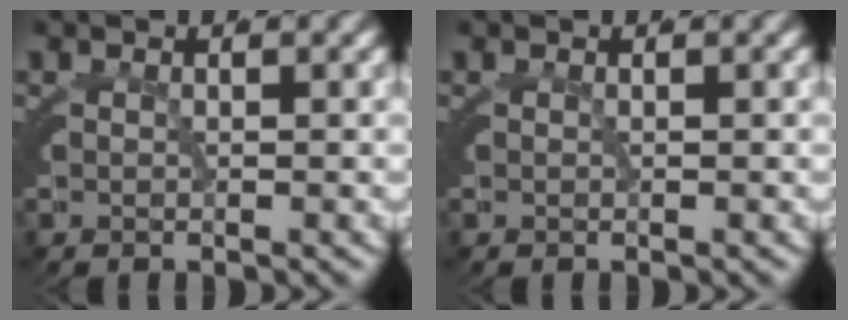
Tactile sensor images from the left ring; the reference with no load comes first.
{"total": 0.0}